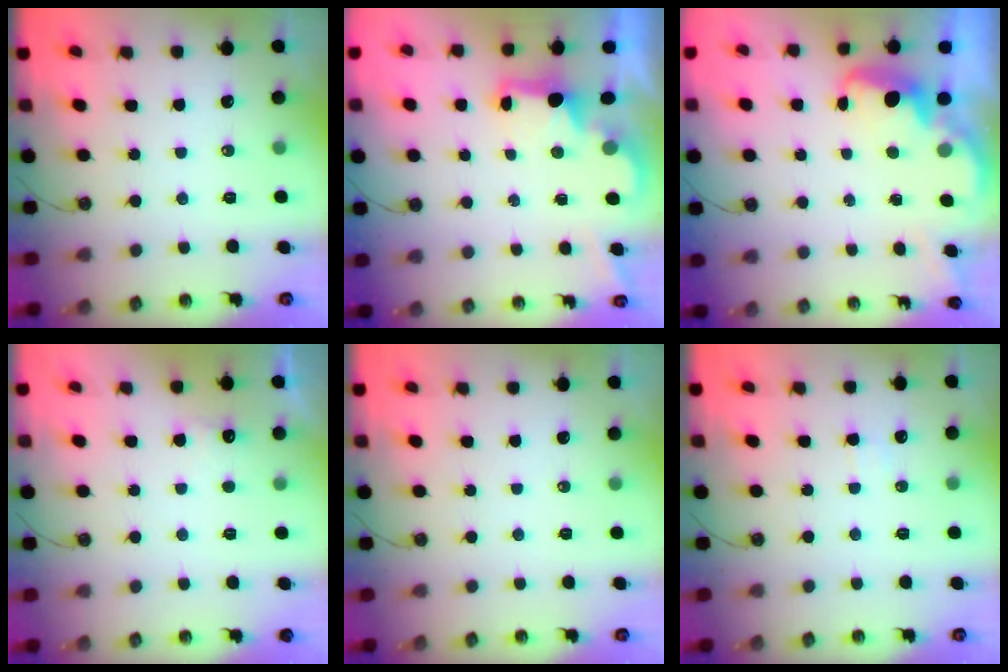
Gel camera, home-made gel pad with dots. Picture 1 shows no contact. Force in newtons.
{"total": 2.4, "press": 2.3, "slide": 0.8}
{"total": 2.5, "press": 2.5, "slide": 0.4}
{"total": 6.2, "press": 6.0, "slide": 1.5}
{"total": 0.0}
{"total": 3.0, "press": 2.9, "slide": 0.8}